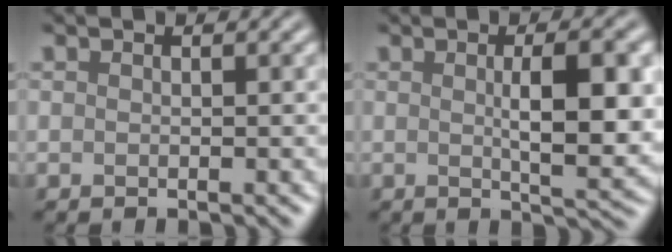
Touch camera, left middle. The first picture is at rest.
{"total": 6.8, "force": [0.5, 1.8, 6.5], "torque": [-0.092, 0.000, 0.012]}